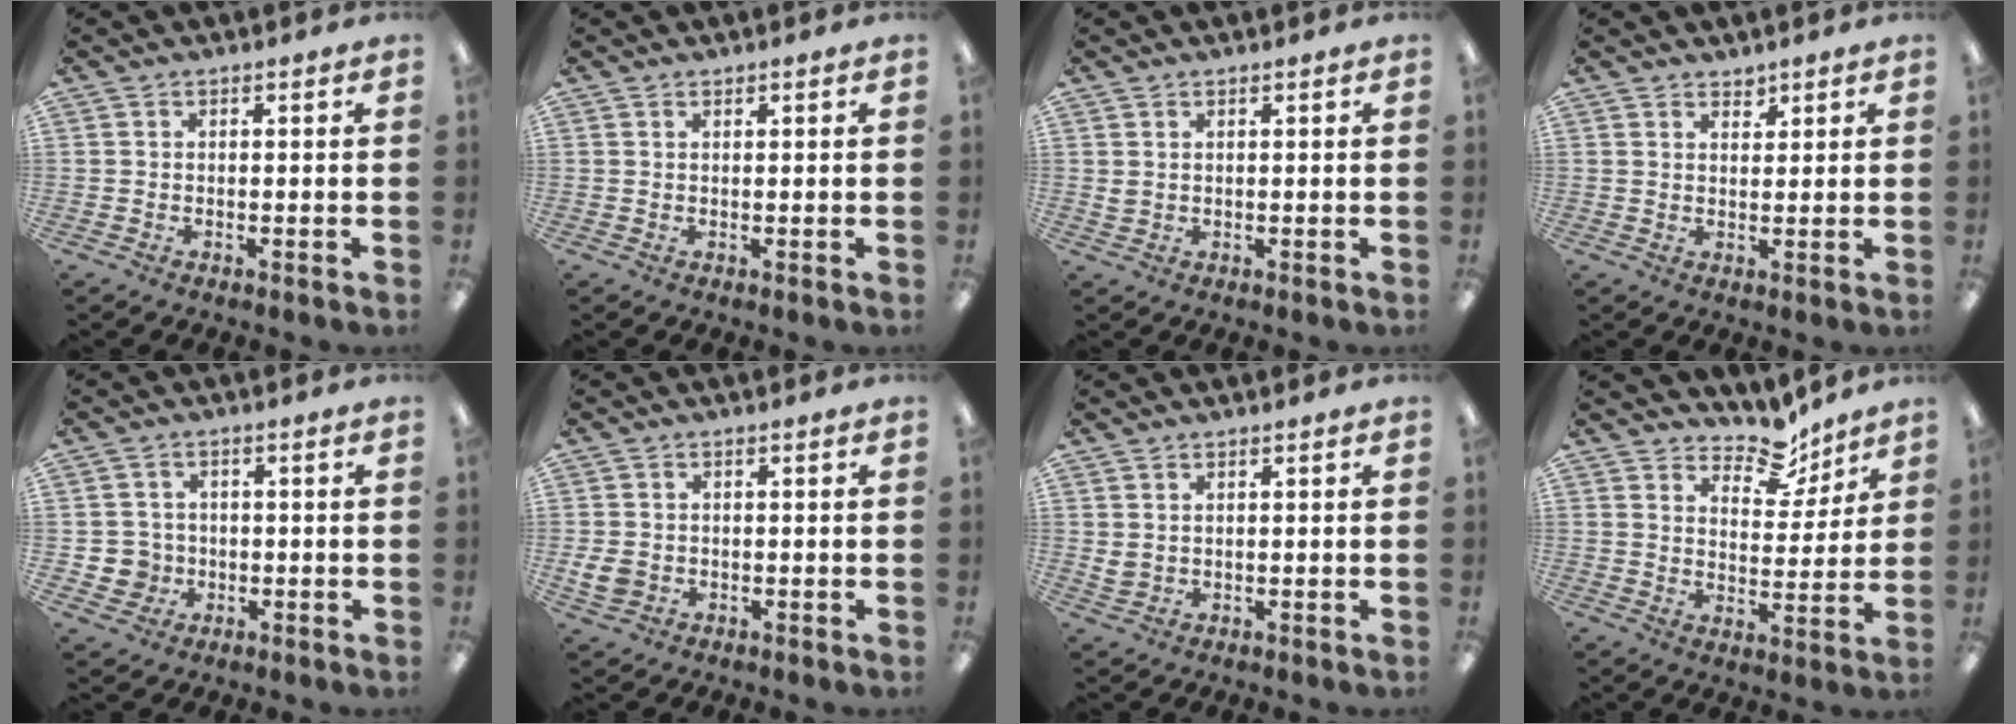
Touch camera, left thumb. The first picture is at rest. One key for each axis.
{"total": 0.6, "fx": 0.6, "fy": 0.2, "fz": 0.1, "tx": -0.004, "ty": 0.001, "tz": 0.011}
{"total": 1.3, "fx": 0.9, "fy": 0.8, "fz": 0.5, "tx": -0.012, "ty": 0.002, "tz": 0.017}
{"total": 2.2, "fx": 2.0, "fy": 0.8, "fz": 0.0, "tx": 0.007, "ty": -0.011, "tz": 0.038}
{"total": 4.7, "fx": -0.6, "fy": 4.6, "fz": 0.7, "tx": -0.011, "ty": 0.009, "tz": -0.008}
{"total": 3.9, "fx": -0.2, "fy": 3.3, "fz": 2.1, "tx": -0.040, "ty": -0.001, "tz": -0.006}
{"total": 2.1, "fx": 1.5, "fy": 1.3, "fz": 0.8, "tx": -0.018, "ty": 0.000, "tz": 0.028}
{"total": 9.8, "fx": 8.0, "fy": 4.6, "fz": 3.1, "tx": -0.038, "ty": -0.060, "tz": 0.142}